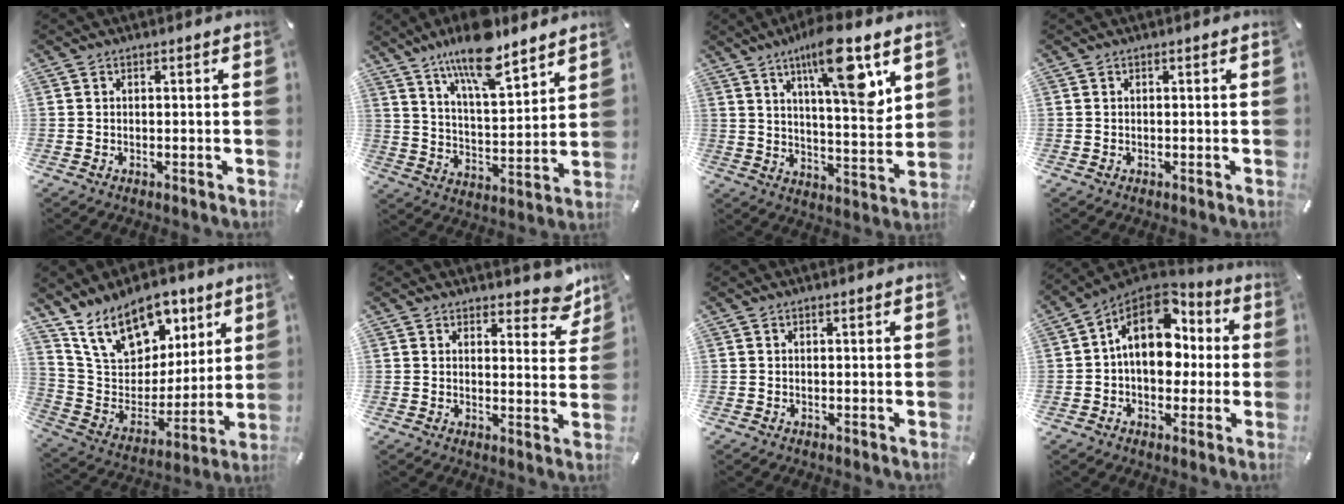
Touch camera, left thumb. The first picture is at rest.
{"total": 14.6, "force": [11.6, 4.6, 7.6], "torque": [-0.135, -0.068, 0.202]}
{"total": 15.9, "force": [8.8, 3.9, 12.7], "torque": [-0.202, -0.042, 0.137]}
{"total": 0.0}
{"total": 17.7, "force": [11.6, 10.9, 7.7], "torque": [-0.142, -0.064, 0.217]}
{"total": 6.7, "force": [5.5, 3.4, 2.1], "torque": [-0.003, -0.044, 0.093]}
{"total": 0.0}
{"total": 15.3, "force": [3.2, 10.7, 10.5], "torque": [-0.179, -0.012, 0.056]}